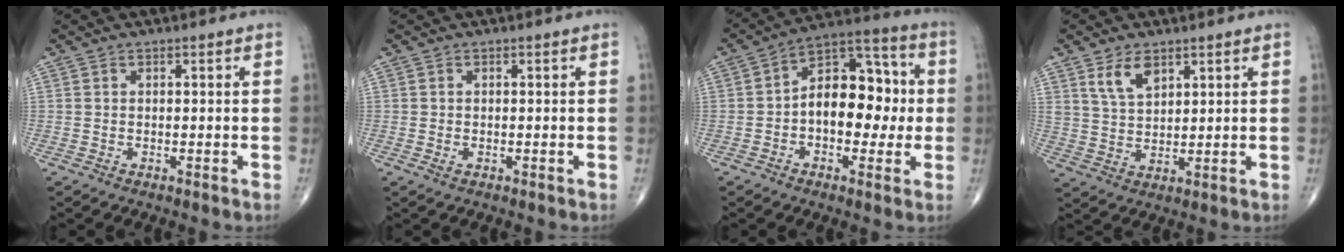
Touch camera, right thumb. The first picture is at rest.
{"total": 0.9, "force": [-0.3, 0.5, 0.7], "torque": [-0.019, 0.004, -0.003]}
{"total": 14.6, "force": [-0.6, 9.1, 11.4], "torque": [-0.130, 0.041, -0.019]}
{"total": 5.6, "force": [3.4, 3.0, 3.4], "torque": [-0.050, -0.019, 0.070]}